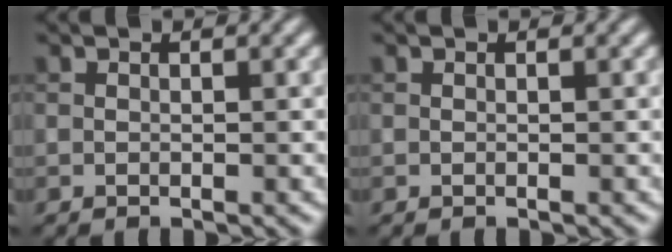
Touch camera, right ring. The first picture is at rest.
{"total": 0.0}